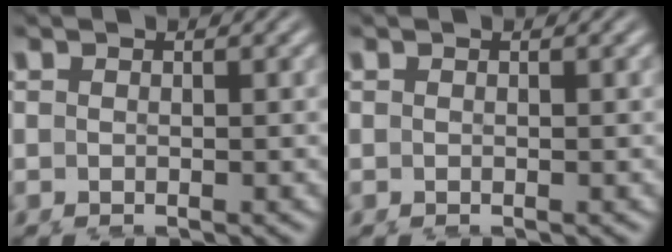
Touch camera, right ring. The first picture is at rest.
{"total": 0.0}